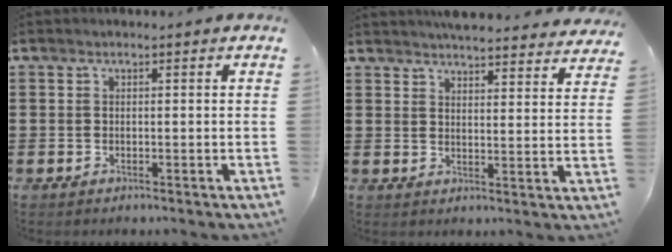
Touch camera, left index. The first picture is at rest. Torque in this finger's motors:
{"motor_torque": [1.87, -0.27, 0.59, 0.09]}